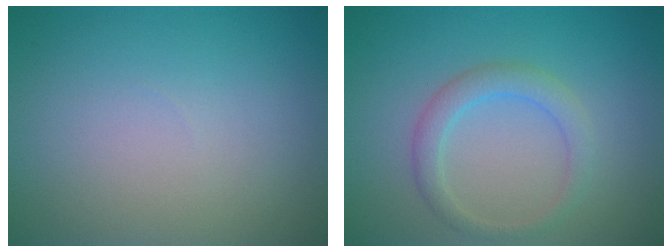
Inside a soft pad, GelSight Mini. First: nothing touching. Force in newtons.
{"total": 2.5, "press": 2.5, "slide": 0.1}